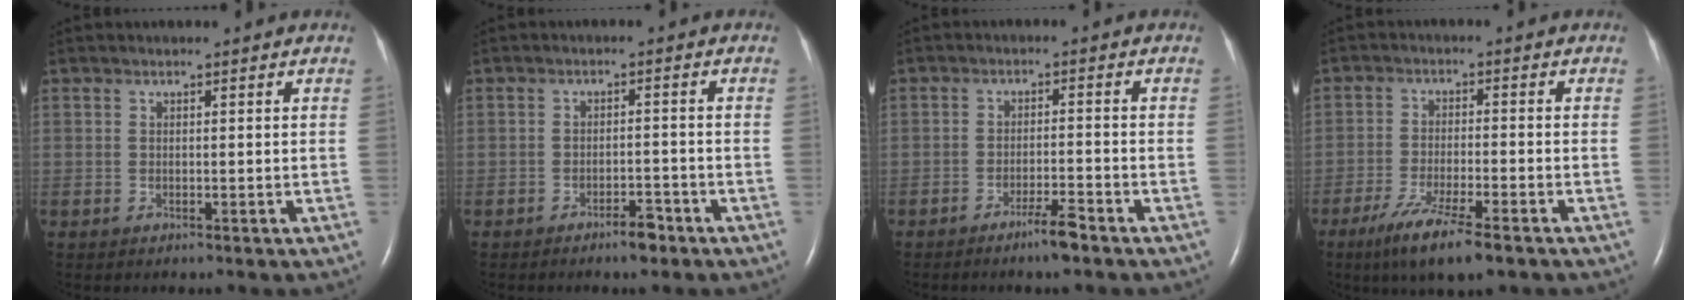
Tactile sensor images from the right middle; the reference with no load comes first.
{"total": 3.0, "force": [-2.3, 0.9, 1.8], "torque": [-0.027, 0.002, -0.036]}
{"total": 3.3, "force": [-2.5, 0.0, 2.1], "torque": [-0.041, -0.003, -0.045]}
{"total": 9.1, "force": [-5.9, 0.9, 6.8], "torque": [-0.132, -0.023, -0.096]}